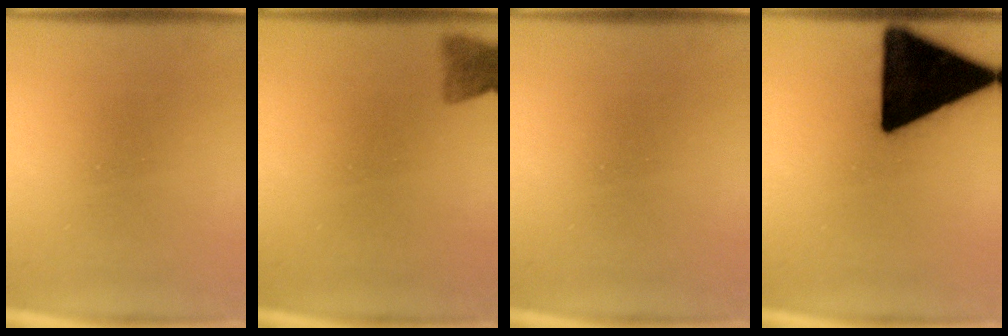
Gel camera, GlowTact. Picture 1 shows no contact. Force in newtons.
{"total": 3.0}
{"total": 0.0}
{"total": 22.0}